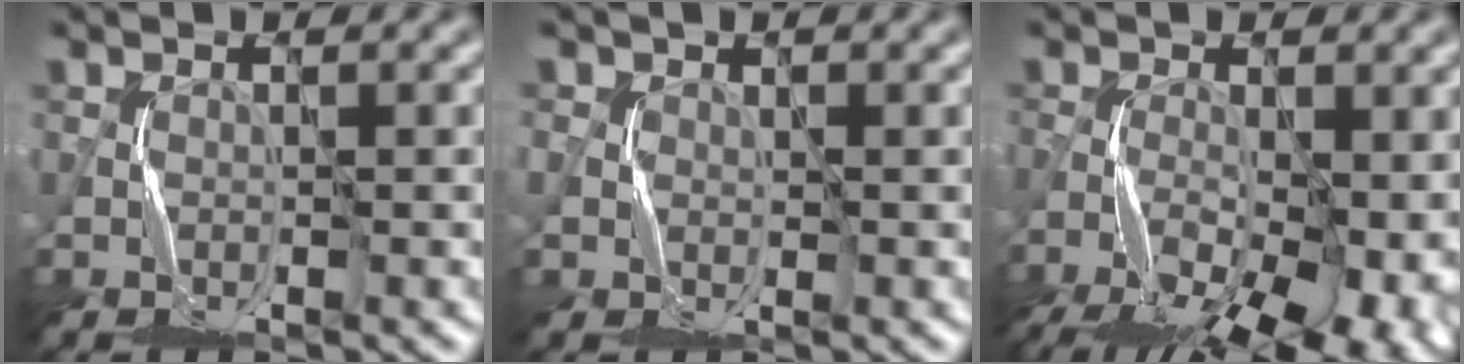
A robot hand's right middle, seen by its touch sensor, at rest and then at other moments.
{"total": 1.7, "force": [0.2, 1.7, 0.4], "torque": [-0.008, -0.006, 0.012]}
{"total": 13.3, "force": [-7.2, 6.0, 9.4], "torque": [-0.162, -0.040, -0.102]}